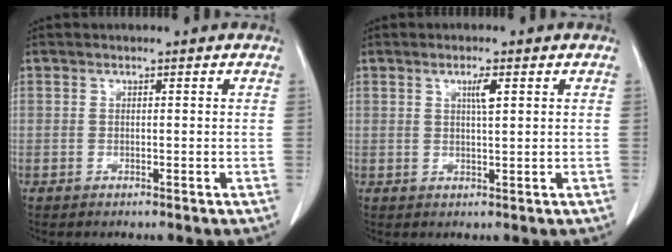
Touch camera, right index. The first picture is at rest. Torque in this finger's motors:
{"motor_torque": [0.11, -0.01, 0.04, 0.02]}